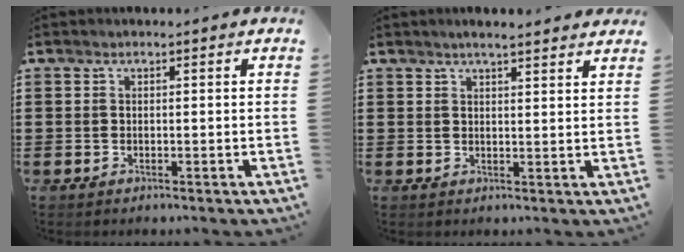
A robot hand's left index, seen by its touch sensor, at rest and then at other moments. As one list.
[{"total": 2.6, "force": [2.4, 0.0, 1.0], "torque": [-0.024, 0.002, 0.044]}]